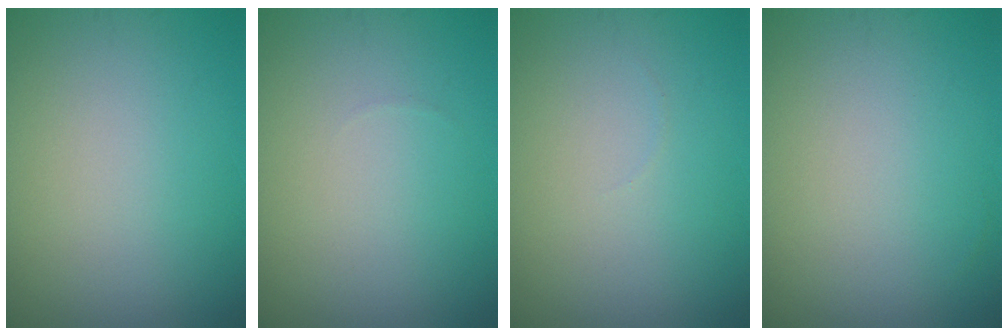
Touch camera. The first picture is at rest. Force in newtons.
{"total": 0.0}
{"total": 0.0}
{"total": 0.0}